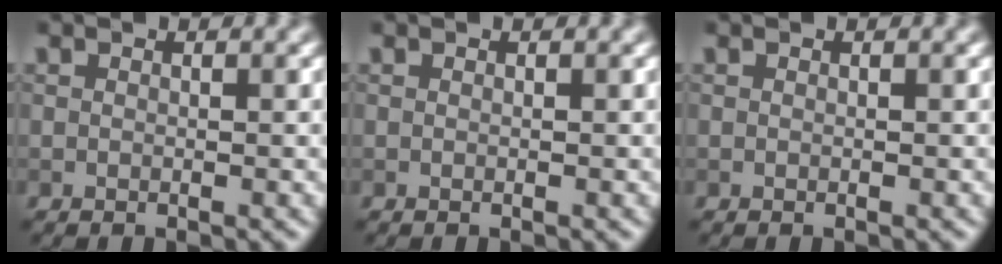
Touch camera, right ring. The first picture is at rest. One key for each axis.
{"total": 0.0}
{"total": 0.0}